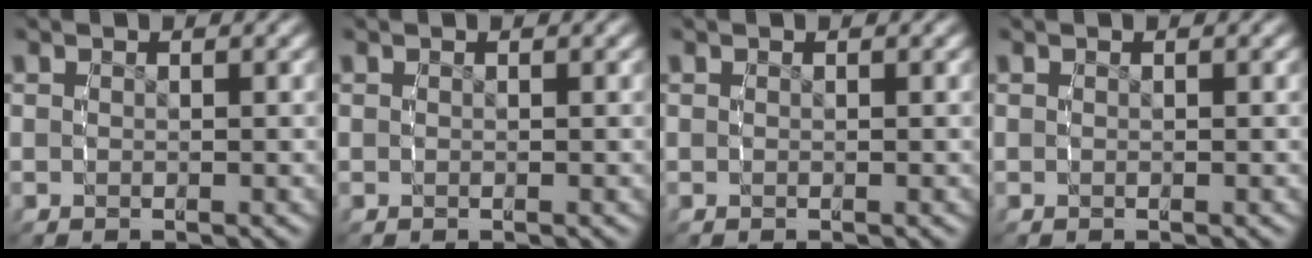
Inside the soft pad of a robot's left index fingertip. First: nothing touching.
{"total": 0.0}
{"total": 0.0}
{"total": 0.0}